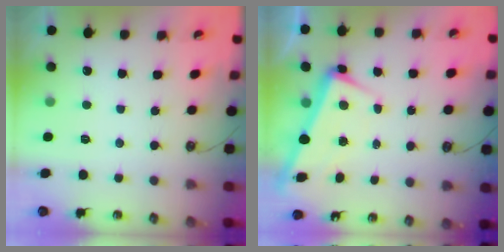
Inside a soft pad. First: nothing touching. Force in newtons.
{"total": 2.9, "press": 2.8, "slide": 0.9}